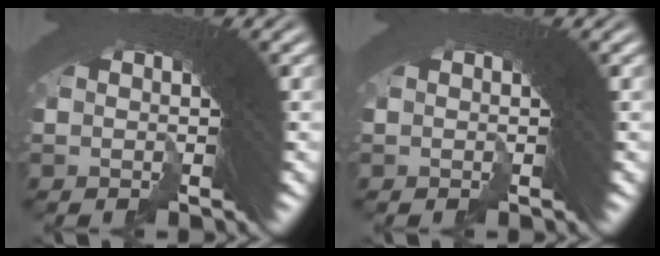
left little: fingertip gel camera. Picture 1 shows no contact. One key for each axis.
{"total": 0.0}